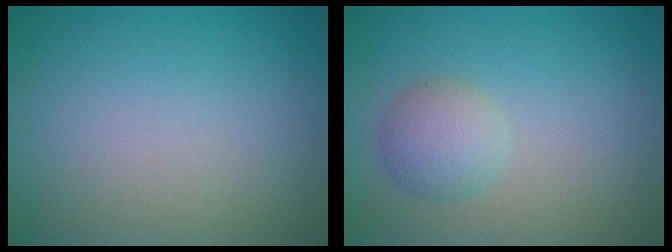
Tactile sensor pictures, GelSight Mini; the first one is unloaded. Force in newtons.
{"total": 2.7, "press": 2.7, "slide": 0.1}